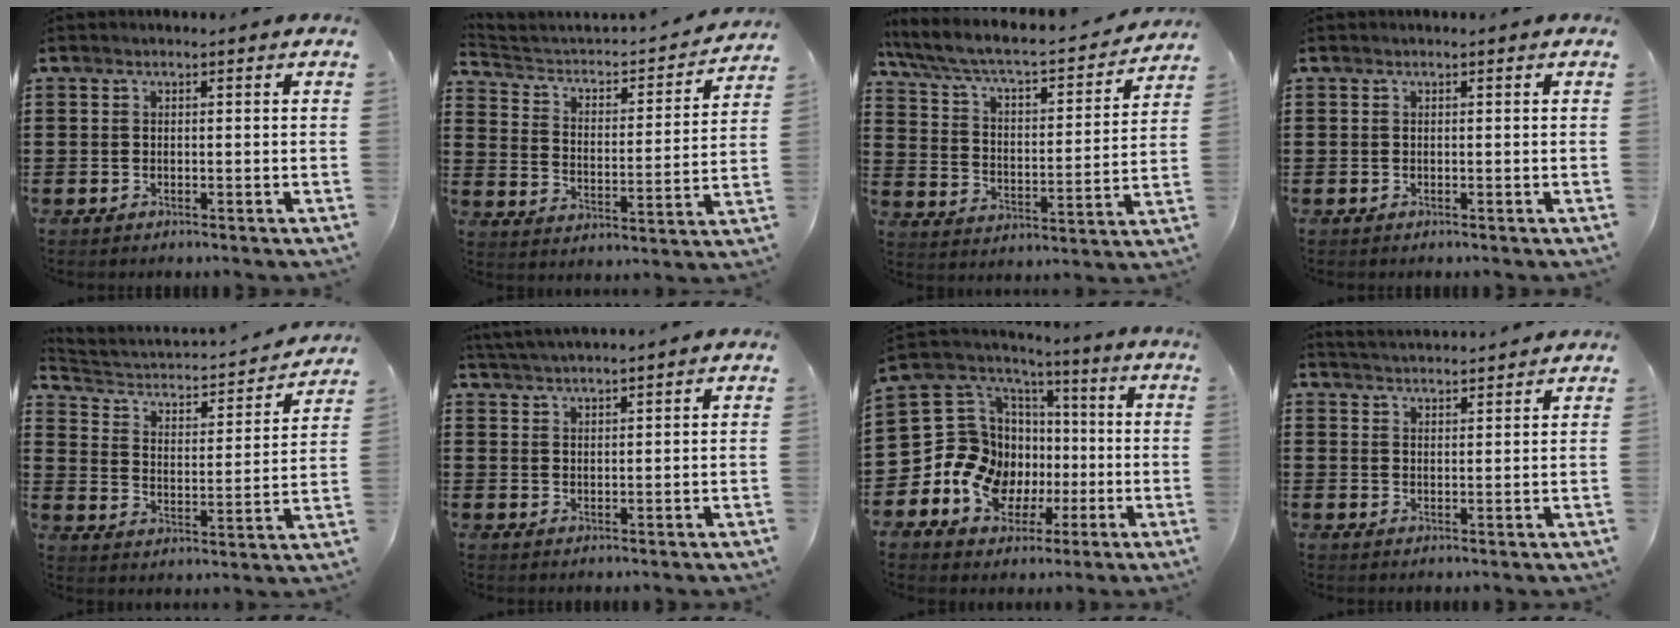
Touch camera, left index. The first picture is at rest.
{"total": 2.9, "force": [2.5, 1.1, 1.0], "torque": [-0.042, -0.028, 0.029]}
{"total": 5.4, "force": [4.5, 0.8, 2.9], "torque": [-0.078, -0.040, 0.067]}
{"total": 0.0}
{"total": 3.3, "force": [2.9, 1.1, 1.0], "torque": [-0.045, -0.030, 0.038]}
{"total": 2.6, "force": [2.5, -0.7, 0.1], "torque": [-0.009, -0.006, 0.047]}
{"total": 12.1, "force": [-2.6, 11.1, 4.1], "torque": [-0.130, -0.011, -0.042]}
{"total": 2.8, "force": [2.8, -0.6, -0.1], "torque": [-0.007, -0.013, 0.050]}